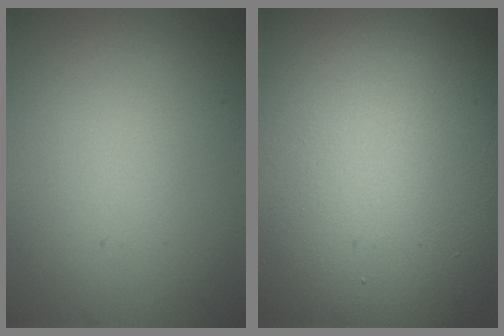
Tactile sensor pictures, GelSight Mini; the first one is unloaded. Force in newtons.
{"total": 19.7, "press": 19.6, "slide": 1.3}